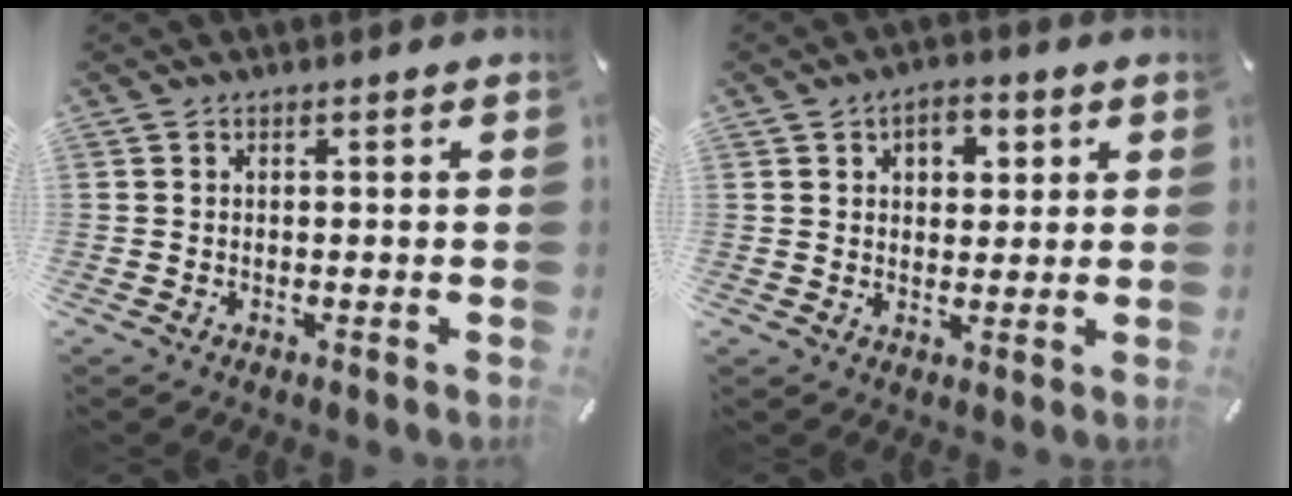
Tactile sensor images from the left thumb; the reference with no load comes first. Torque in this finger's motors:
{"motor_torque": [0.26, -0.09, 0.19, 0.13, 0.00]}